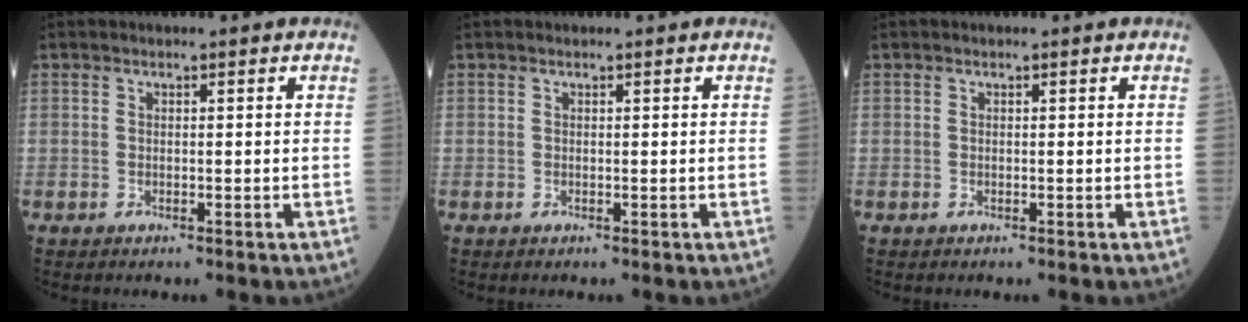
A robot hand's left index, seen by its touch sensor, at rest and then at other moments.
{"total": 0.0}
{"total": 0.0}